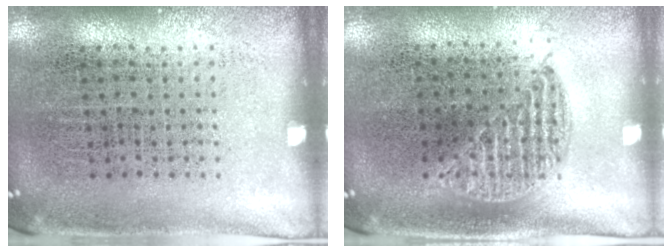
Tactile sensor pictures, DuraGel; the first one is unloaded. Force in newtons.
{"total": 0.9, "press": 0.8, "slide": 0.4}